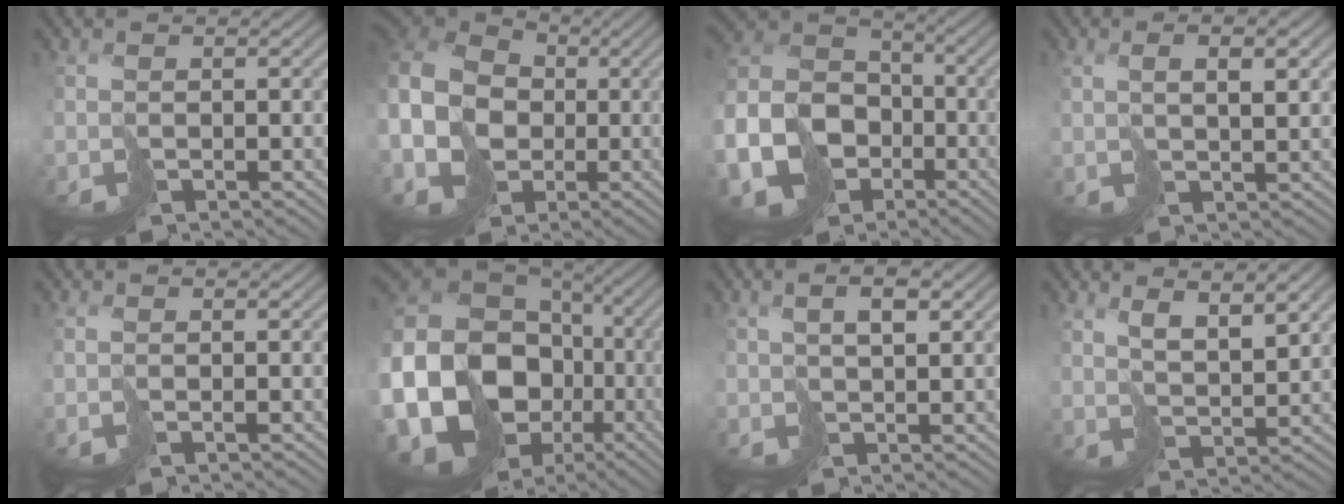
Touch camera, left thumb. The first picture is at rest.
{"total": 13.6, "force": [-2.5, 11.0, 7.5], "torque": [-0.228, -0.027, -0.051]}
{"total": 14.5, "force": [-6.4, 10.8, 7.3], "torque": [-0.203, -0.040, -0.120]}
{"total": 3.7, "force": [1.7, 1.0, 3.1], "torque": [-0.055, 0.005, 0.033]}
{"total": 0.7, "force": [0.0, 0.1, 0.6], "torque": [-0.014, 0.001, 0.000]}
{"total": 24.0, "force": [-6.5, 20.4, 11.0], "torque": [-0.281, -0.039, -0.135]}
{"total": 3.1, "force": [1.6, 0.9, 2.5], "torque": [-0.047, 0.006, 0.031]}
{"total": 6.2, "force": [4.2, 1.8, 4.3], "torque": [-0.069, -0.002, 0.084]}